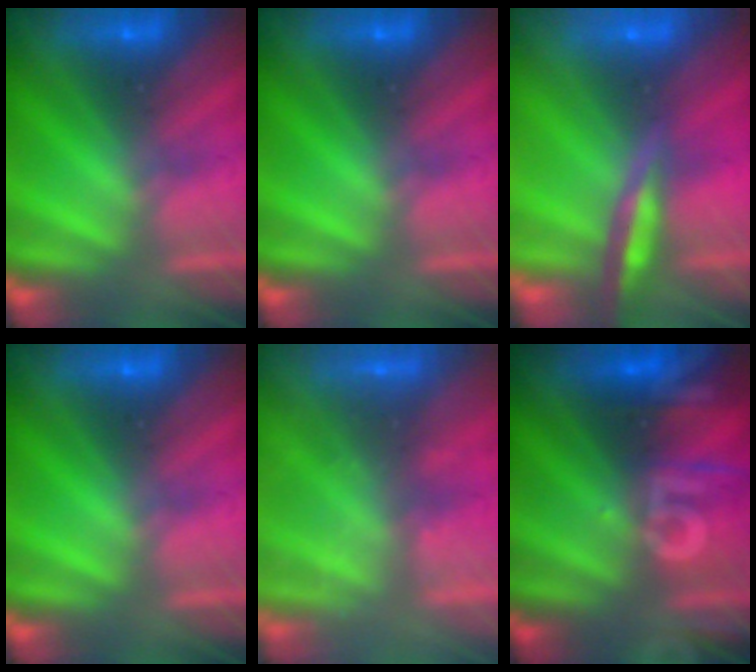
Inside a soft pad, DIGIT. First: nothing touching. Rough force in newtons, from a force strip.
{"total": 0.0}
{"total": 7.5}
{"total": 0.0}
{"total": 2.3}
{"total": 2.6}